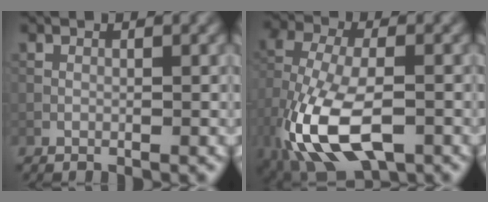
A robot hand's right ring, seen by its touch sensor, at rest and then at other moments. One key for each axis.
{"total": 11.8, "fx": -4.9, "fy": 5.7, "fz": 9.1, "tx": -0.206, "ty": -0.013, "tz": -0.094}